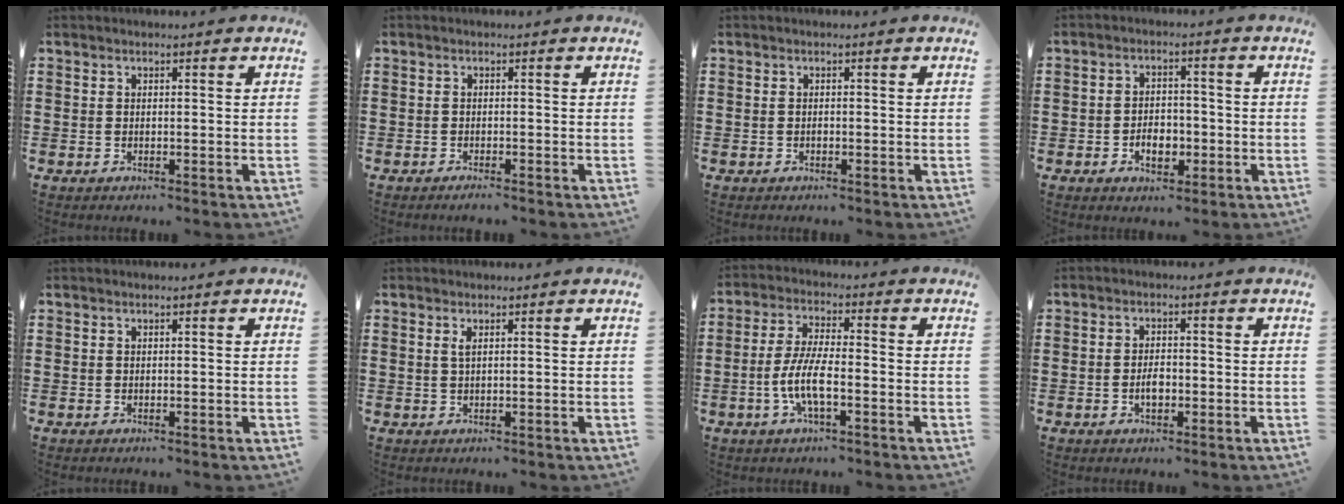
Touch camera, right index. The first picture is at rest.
{"total": 1.0, "force": [-0.9, 0.0, 0.4], "torque": [-0.010, -0.005, -0.017]}
{"total": 0.5, "force": [-0.2, 0.3, 0.4], "torque": [-0.010, -0.001, -0.003]}
{"total": 4.4, "force": [-1.6, 2.8, 3.0], "torque": [-0.048, 0.002, -0.029]}
{"total": 0.0}
{"total": 1.1, "force": [0.4, 0.2, 1.0], "torque": [-0.020, 0.004, 0.006]}
{"total": 6.8, "force": [-2.3, 1.7, 6.1], "torque": [-0.144, -0.014, -0.052]}
{"total": 2.8, "force": [-0.7, 1.3, 2.4], "torque": [-0.045, 0.002, -0.013]}